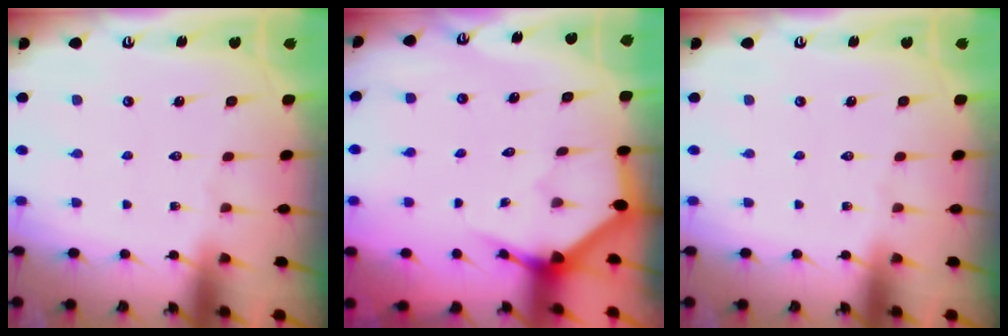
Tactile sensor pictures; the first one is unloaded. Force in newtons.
{"total": 3.6, "press": 3.6, "slide": 0.2}
{"total": 0.0}